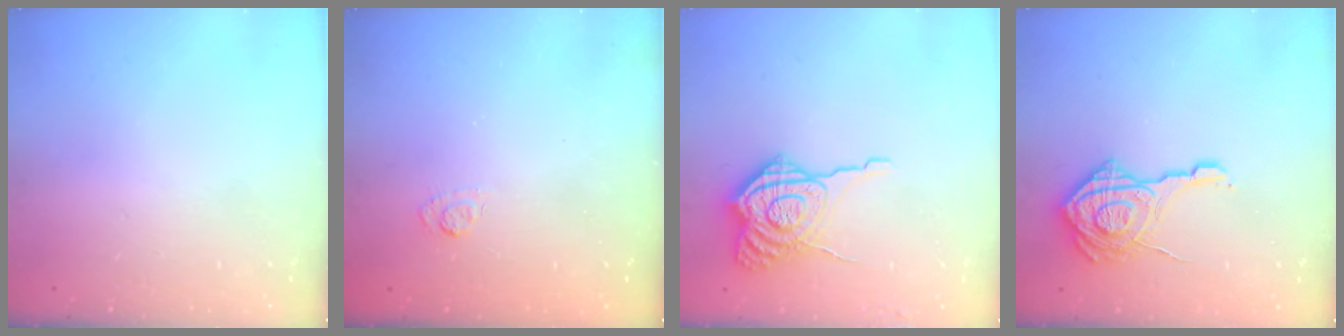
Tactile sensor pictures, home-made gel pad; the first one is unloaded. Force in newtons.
{"total": 2.7, "press": 2.3, "slide": 1.5}
{"total": 12.9, "press": 12.8, "slide": 1.3}
{"total": 18.4, "press": 18.3, "slide": 1.1}